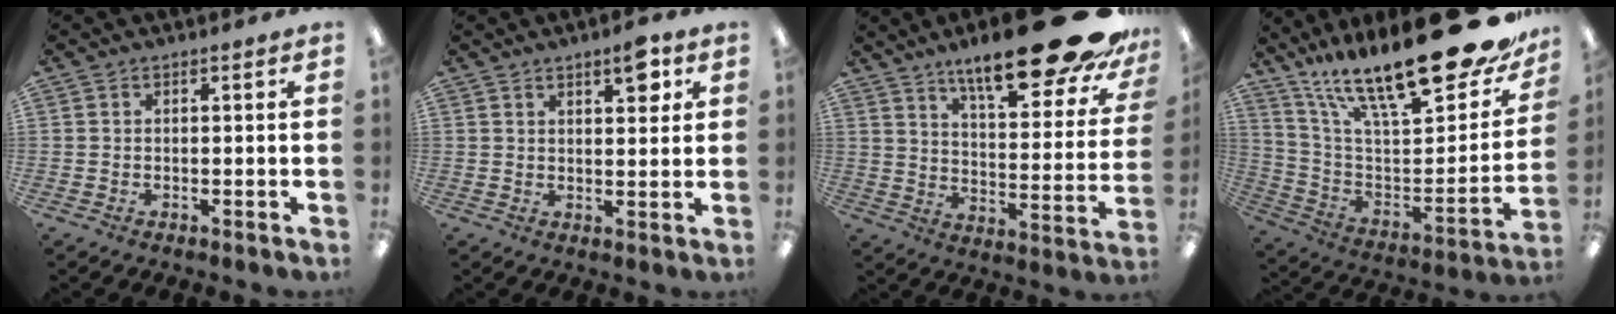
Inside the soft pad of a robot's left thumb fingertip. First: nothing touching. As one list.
[{"total": 5.8, "force": [3.6, 2.0, 4.1], "torque": [-0.048, -0.016, 0.055]}, {"total": 24.3, "force": [17.9, 5.9, 15.3], "torque": [-0.209, -0.120, 0.284]}, {"total": 27.6, "force": [19.6, 7.7, 17.8], "torque": [-0.273, -0.135, 0.325]}]